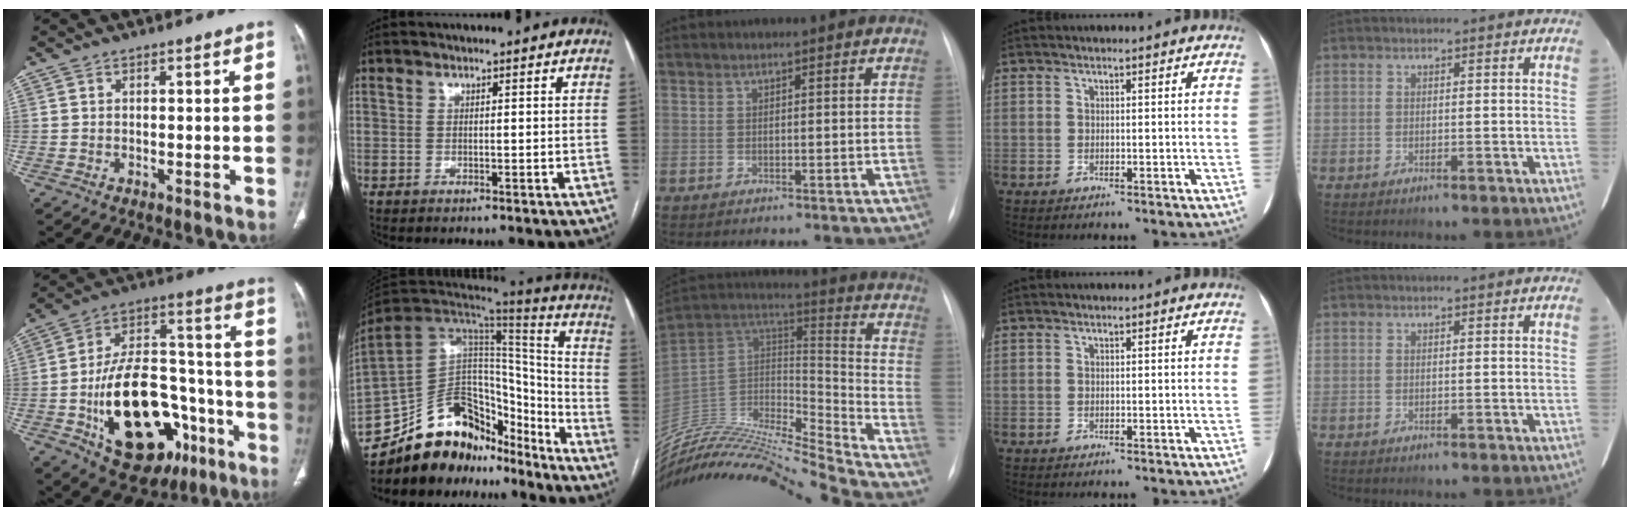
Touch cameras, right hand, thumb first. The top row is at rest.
{"thumb": {"total": 28.2, "force": [-10.2, 15.9, 20.9], "torque": [-0.338, 0.052, -0.146]}, "index": {"total": 23.5, "force": [-19.3, 10.5, 8.4], "torque": [-0.183, 0.037, -0.308]}, "middle": {"total": 27.6, "force": [-26.0, 0.0, 9.2], "torque": [-0.203, -0.010, -0.444]}}